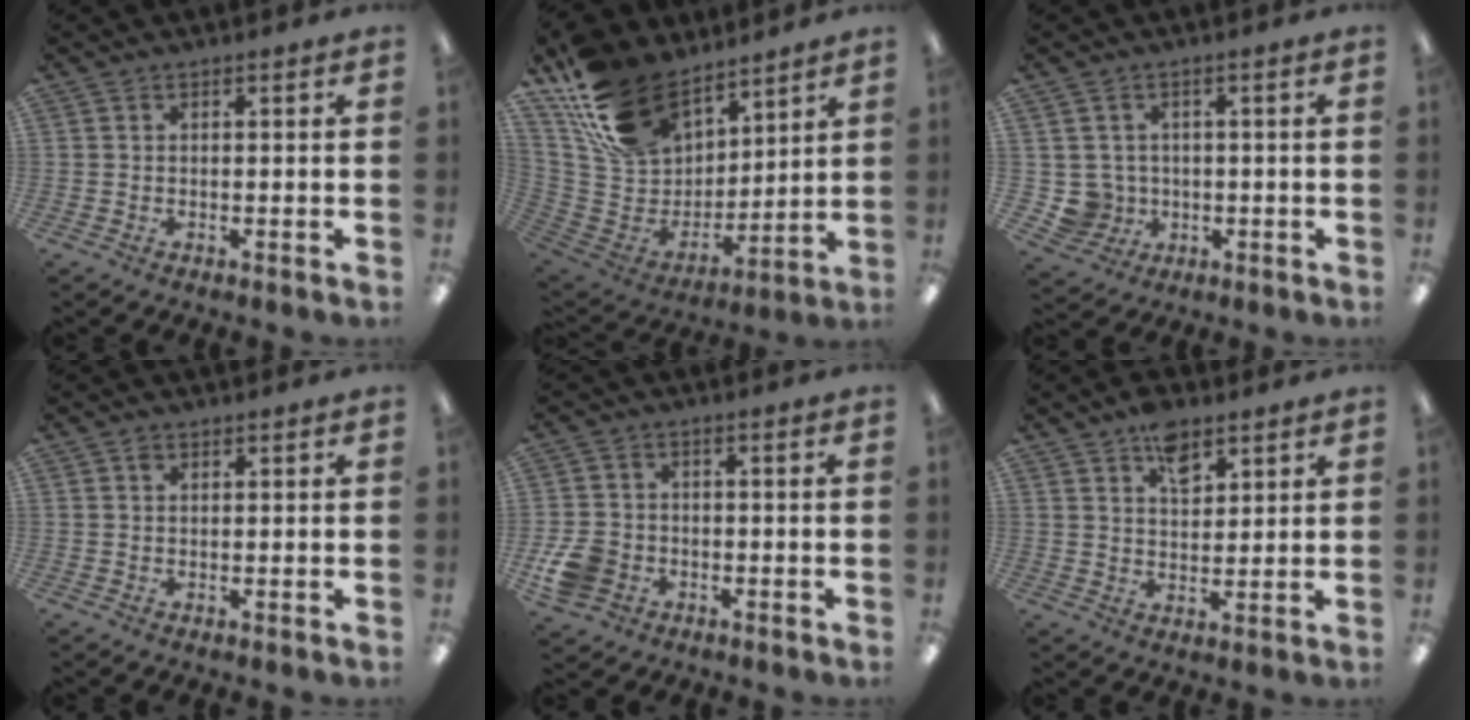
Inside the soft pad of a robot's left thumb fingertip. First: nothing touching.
{"total": 21.3, "force": [15.2, 11.8, 9.2], "torque": [-0.194, -0.078, 0.290]}
{"total": 4.9, "force": [0.3, 4.9, 0.5], "torque": [-0.025, 0.004, 0.009]}
{"total": 1.0, "force": [0.6, 0.7, 0.5], "torque": [-0.011, 0.002, 0.011]}
{"total": 6.7, "force": [-2.5, 5.4, 3.1], "torque": [-0.066, 0.012, -0.047]}
{"total": 7.1, "force": [4.6, 3.9, 3.8], "torque": [-0.047, -0.022, 0.078]}